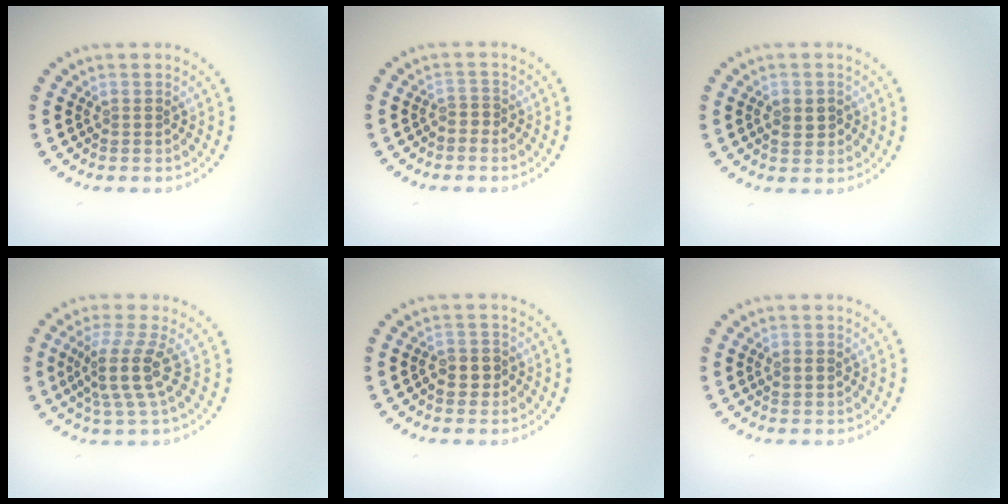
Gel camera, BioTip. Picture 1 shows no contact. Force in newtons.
{"total": 1.0, "press": 0.6, "slide": 0.8}
{"total": 2.2, "press": 2.2, "slide": 0.1}
{"total": 3.8, "press": 2.8, "slide": 2.6}
{"total": 1.7, "press": 1.6, "slide": 0.5}
{"total": 1.6, "press": 1.6, "slide": 0.2}